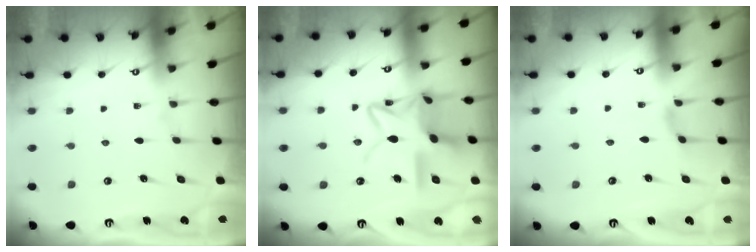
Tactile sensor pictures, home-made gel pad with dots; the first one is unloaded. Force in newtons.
{"total": 15.6, "press": 15.5, "slide": 1.1}
{"total": 1.0, "press": 1.0, "slide": 0.3}